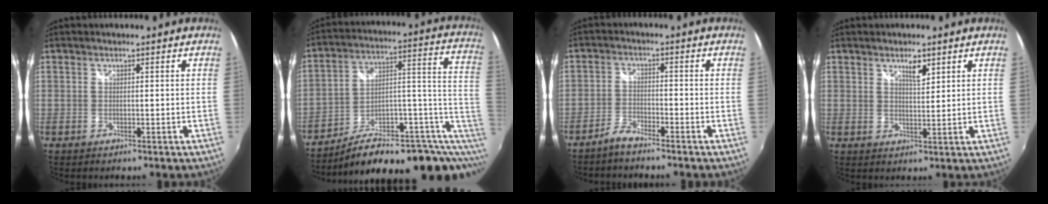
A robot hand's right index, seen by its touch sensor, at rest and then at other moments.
{"total": 18.8, "force": [-2.1, 8.9, 16.5], "torque": [-0.221, 0.029, -0.024]}
{"total": 3.3, "force": [-3.0, 0.2, 1.2], "torque": [-0.044, 0.001, -0.063]}
{"total": 3.1, "force": [2.1, 0.6, 2.1], "torque": [-0.032, 0.001, 0.035]}